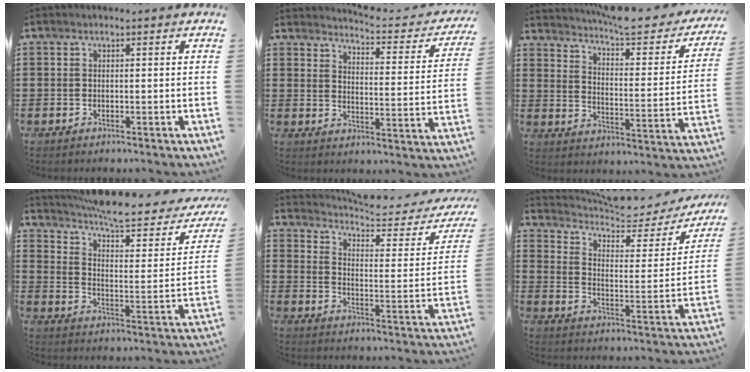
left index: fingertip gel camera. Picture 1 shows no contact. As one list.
[{"total": 3.6, "force": [3.5, -0.1, 1.1], "torque": [-0.036, -0.033, 0.052]}, {"total": 6.1, "force": [5.6, 0.1, 2.3], "torque": [-0.067, -0.040, 0.090]}, {"total": 8.6, "force": [7.2, 0.9, 4.6], "torque": [-0.115, -0.048, 0.121]}, {"total": 4.6, "force": [4.2, 0.4, 1.8], "torque": [-0.062, -0.031, 0.064]}, {"total": 5.6, "force": [4.9, 1.2, 2.4], "torque": [-0.065, -0.036, 0.077]}]